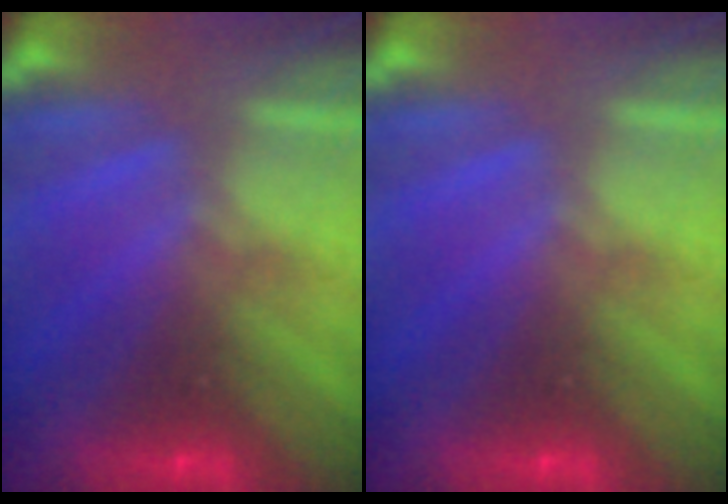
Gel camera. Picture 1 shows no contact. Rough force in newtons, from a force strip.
{"total": 0.0}